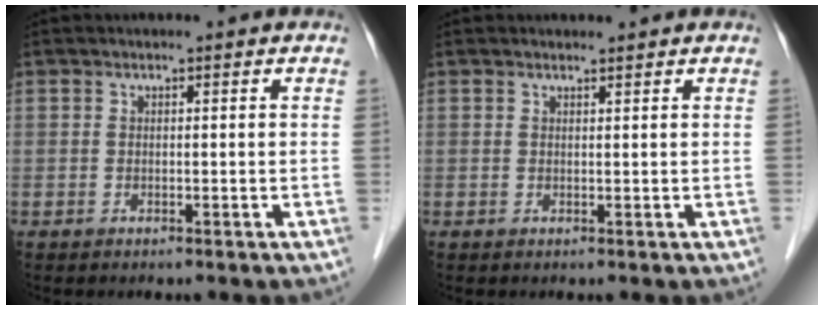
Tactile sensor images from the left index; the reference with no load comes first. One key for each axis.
{"total": 0.7, "fx": 0.7, "fy": 0.0, "fz": 0.0, "tx": -0.008, "ty": -0.002, "tz": 0.010}